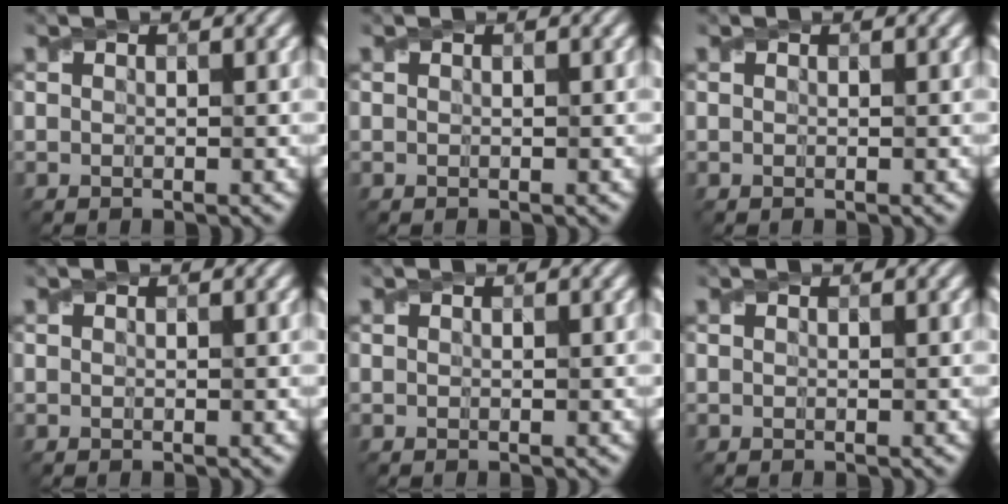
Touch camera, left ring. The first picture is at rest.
{"total": 0.0}
{"total": 0.0}
{"total": 0.0}
{"total": 0.0}
{"total": 0.0}